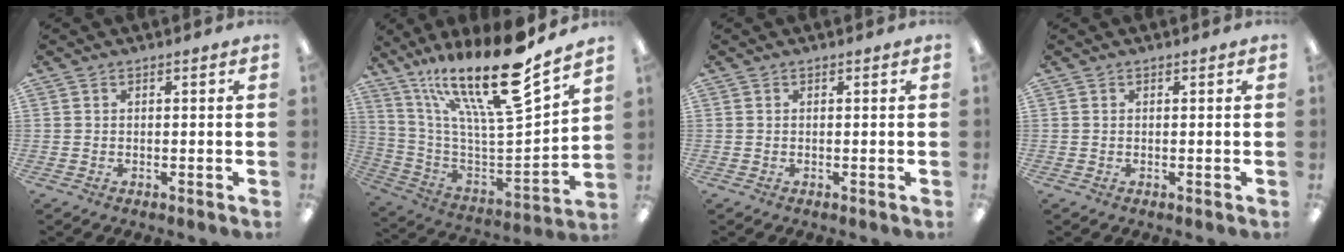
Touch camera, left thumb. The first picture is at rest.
{"total": 23.4, "force": [16.3, 4.9, 16.0], "torque": [-0.268, -0.116, 0.267]}
{"total": 0.0}
{"total": 0.0}